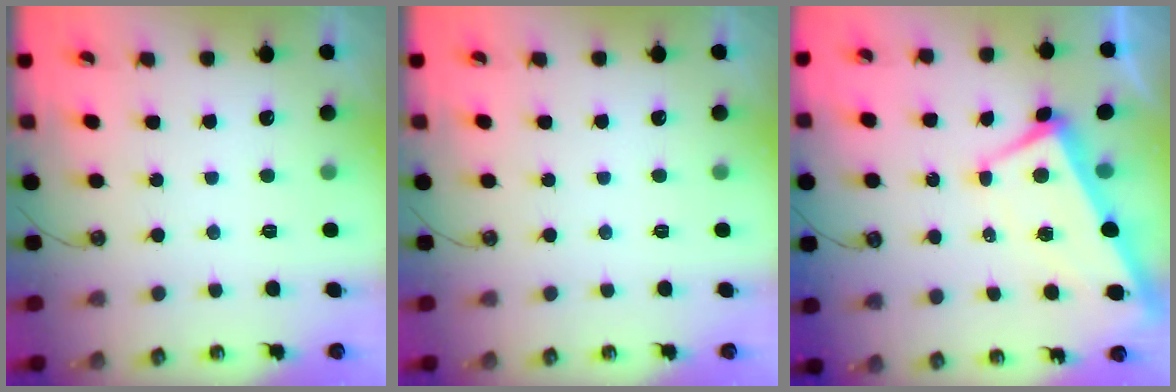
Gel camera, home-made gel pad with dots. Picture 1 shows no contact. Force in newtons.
{"total": 0.0}
{"total": 1.9, "press": 1.7, "slide": 0.8}